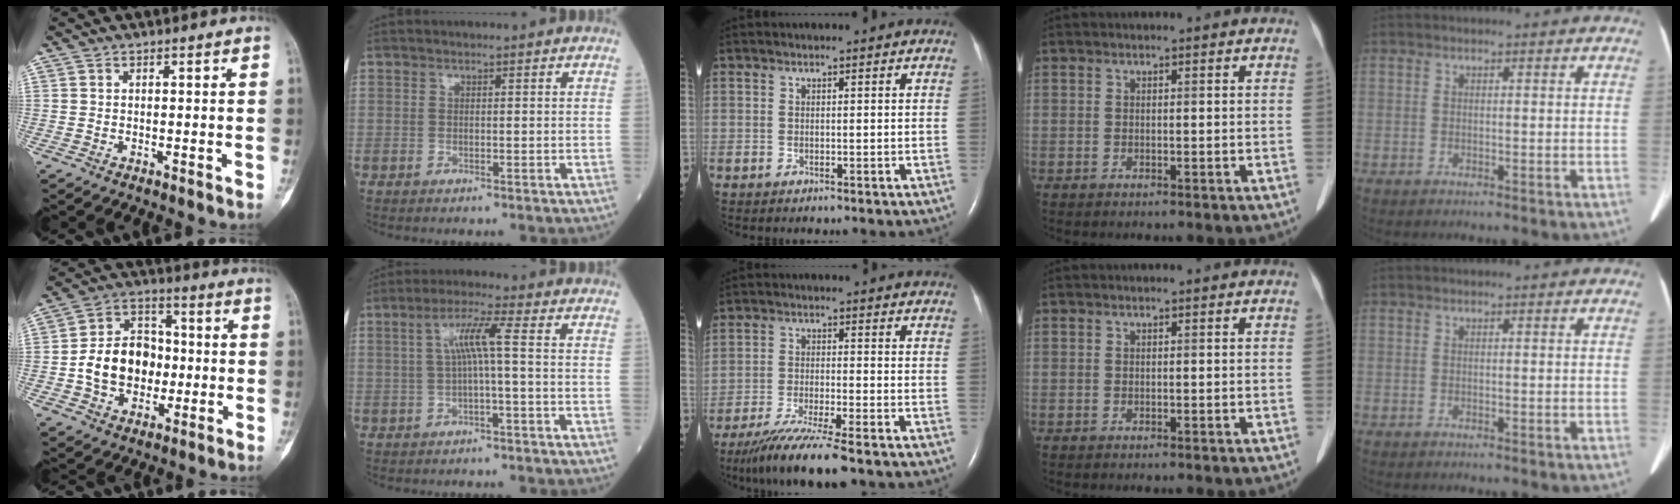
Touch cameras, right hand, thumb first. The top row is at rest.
{"thumb": {"total": 14.1, "force": [-1.6, 10.9, 8.9], "torque": [-0.120, 0.033, -0.029]}, "index": {"total": 5.1, "force": [0.2, -0.3, 5.1], "torque": [-0.095, 0.018, 0.008]}, "middle": {"total": 9.4, "force": [-7.4, -0.4, 5.8], "torque": [-0.101, -0.030, -0.125]}}